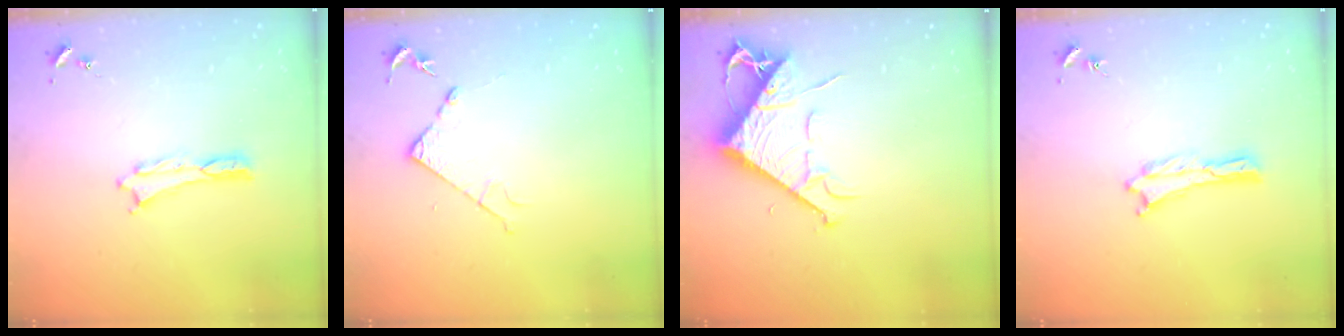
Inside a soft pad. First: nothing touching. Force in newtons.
{"total": 4.2, "press": 4.2, "slide": 0.5}
{"total": 8.9, "press": 8.8, "slide": 1.1}
{"total": 0.0}